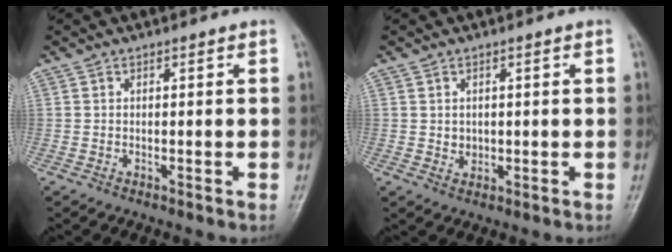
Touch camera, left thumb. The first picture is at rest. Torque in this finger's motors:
{"motor_torque": [-0.37, 0.16, 0.09, -0.04, 0.00]}